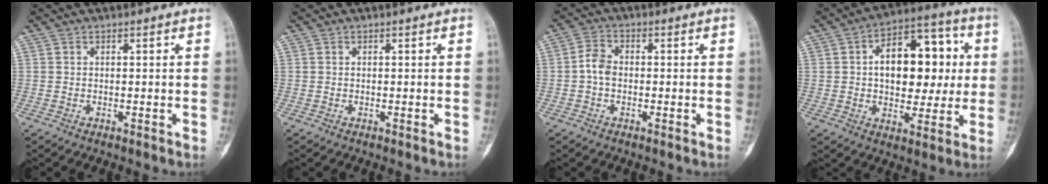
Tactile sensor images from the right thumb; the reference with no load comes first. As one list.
[{"total": 0.0}, {"total": 4.0, "force": [-0.5, 2.9, 2.8], "torque": [-0.049, 0.013, -0.018]}, {"total": 18.2, "force": [2.3, 11.0, 14.3], "torque": [-0.165, 0.023, 0.033]}]